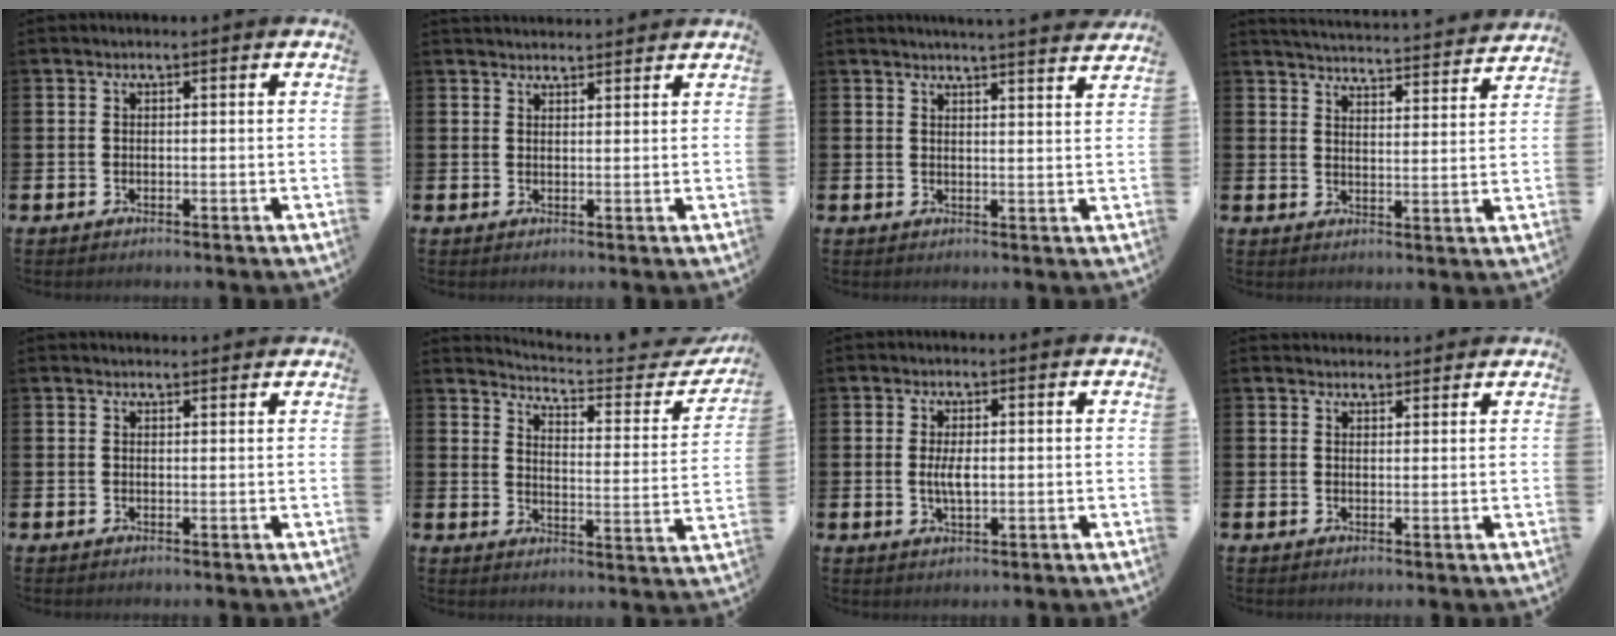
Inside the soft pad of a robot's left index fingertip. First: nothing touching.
{"total": 2.3, "force": [2.3, 0.4, -0.1], "torque": [0.011, -0.015, 0.038]}
{"total": 3.7, "force": [3.7, -0.6, 0.1], "torque": [0.005, -0.029, 0.062]}
{"total": 4.6, "force": [4.6, 0.0, 0.2], "torque": [-0.013, -0.046, 0.078]}
{"total": 1.2, "force": [1.2, 0.2, 0.0], "torque": [0.010, -0.003, 0.019]}
{"total": 4.6, "force": [4.4, 0.7, 1.4], "torque": [-0.042, -0.039, 0.065]}
{"total": 3.0, "force": [0.1, 1.2, 2.8], "torque": [-0.038, -0.004, -0.002]}
{"total": 2.0, "force": [1.9, 0.6, -0.1], "torque": [0.013, -0.009, 0.033]}